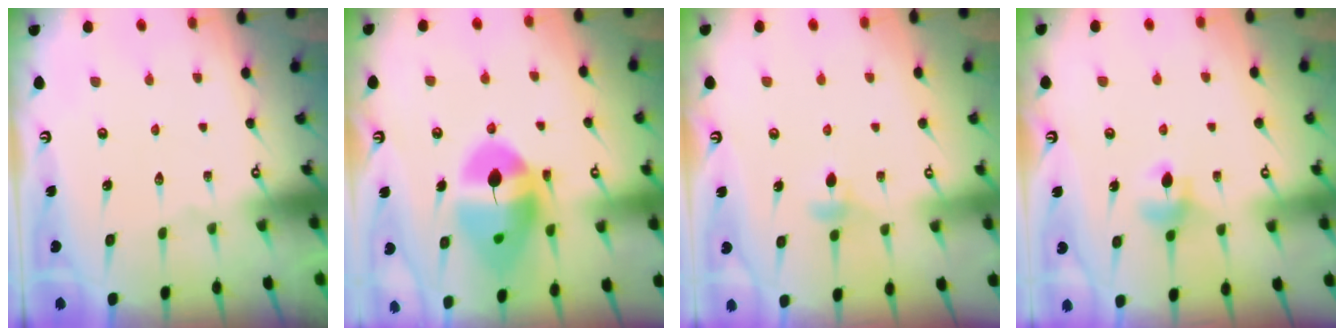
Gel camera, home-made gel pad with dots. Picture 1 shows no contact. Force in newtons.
{"total": 15.0, "press": 14.9, "slide": 1.8}
{"total": 3.8, "press": 3.7, "slide": 0.8}
{"total": 6.5, "press": 6.4, "slide": 0.7}